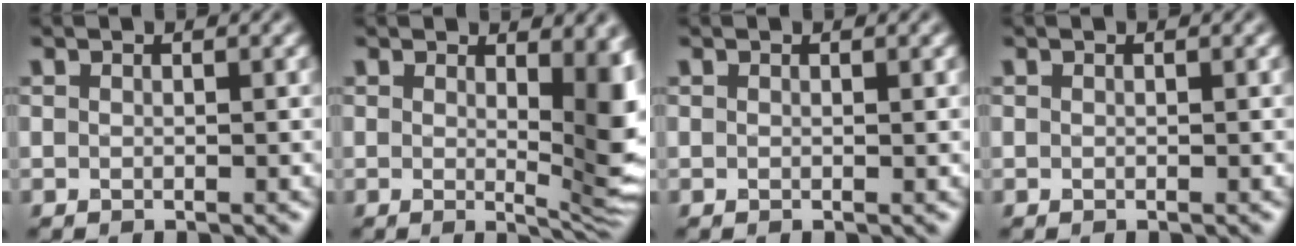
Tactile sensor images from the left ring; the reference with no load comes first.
{"total": 8.9, "force": [1.4, 3.5, 8.0], "torque": [-0.073, -0.011, 0.026]}
{"total": 0.0}
{"total": 0.0}